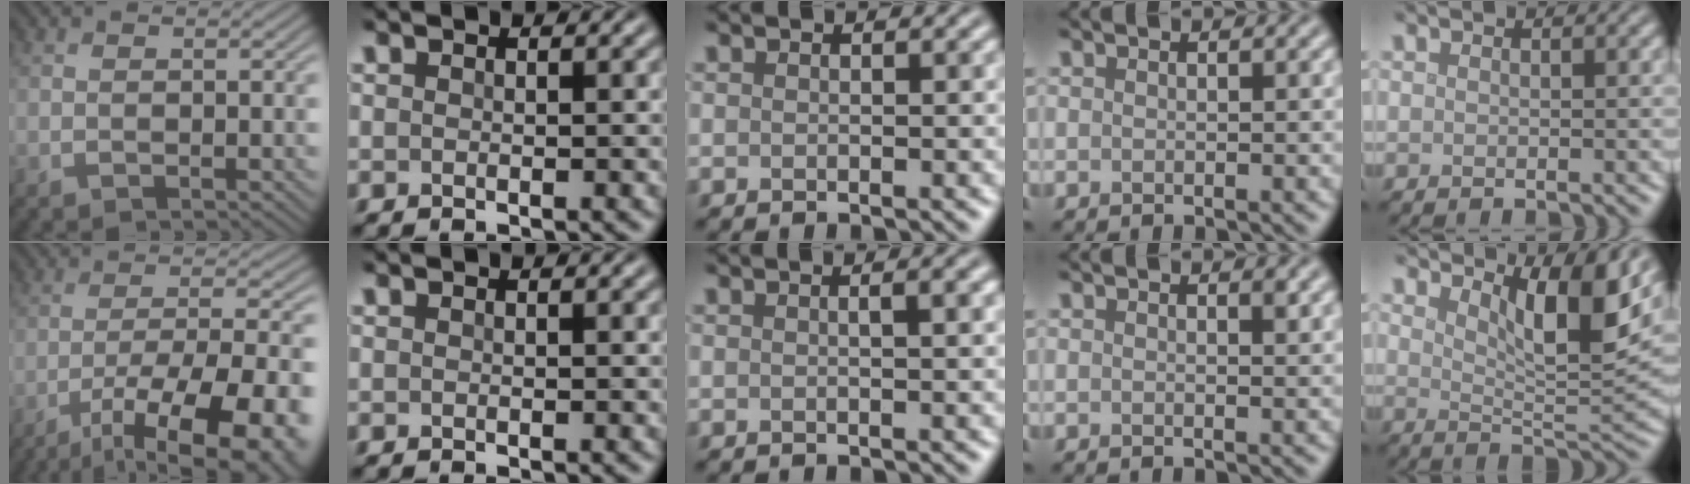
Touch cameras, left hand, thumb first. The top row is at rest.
{"thumb": {"total": 16.4, "force": [-10.1, 4.7, 12.1], "torque": [-0.180, -0.026, -0.138]}, "middle": {"total": 2.0, "force": [0.6, 0.6, 1.8], "torque": [-0.021, 0.002, -0.001]}, "ring": {"total": 0.6, "force": [0.4, 0.1, 0.5], "torque": [-0.005, -0.003, 0.007]}, "little": {"total": 6.6, "force": [3.7, 1.6, 5.3], "torque": [-0.076, -0.008, 0.060]}}